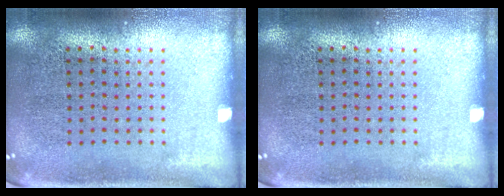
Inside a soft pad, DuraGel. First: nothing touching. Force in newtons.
{"total": 0.0}